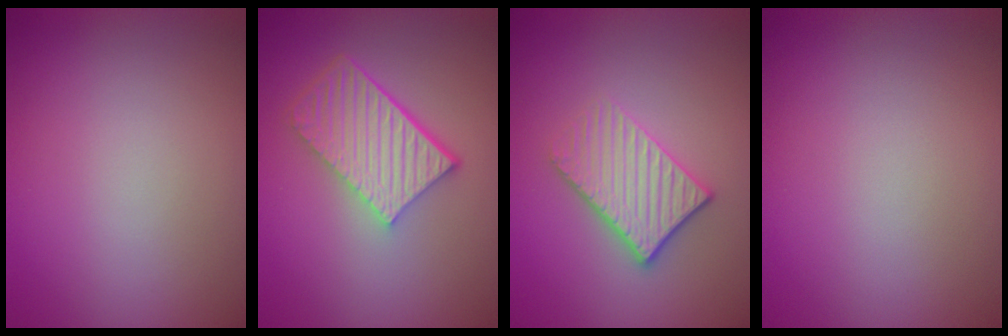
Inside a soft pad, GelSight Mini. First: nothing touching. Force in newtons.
{"total": 5.8, "press": 4.1, "slide": 4.1}
{"total": 3.6, "press": 3.1, "slide": 1.7}
{"total": 0.0}